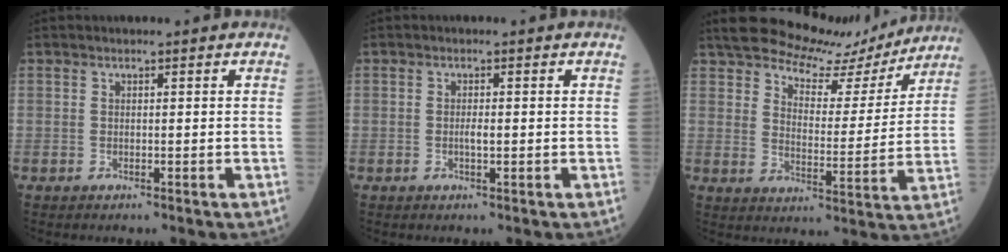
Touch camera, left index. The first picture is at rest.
{"total": 1.3, "force": [-0.2, 0.3, 1.3], "torque": [-0.026, -0.001, -0.003]}
{"total": 12.9, "force": [11.7, 4.1, 3.7], "torque": [-0.059, 0.002, 0.160]}